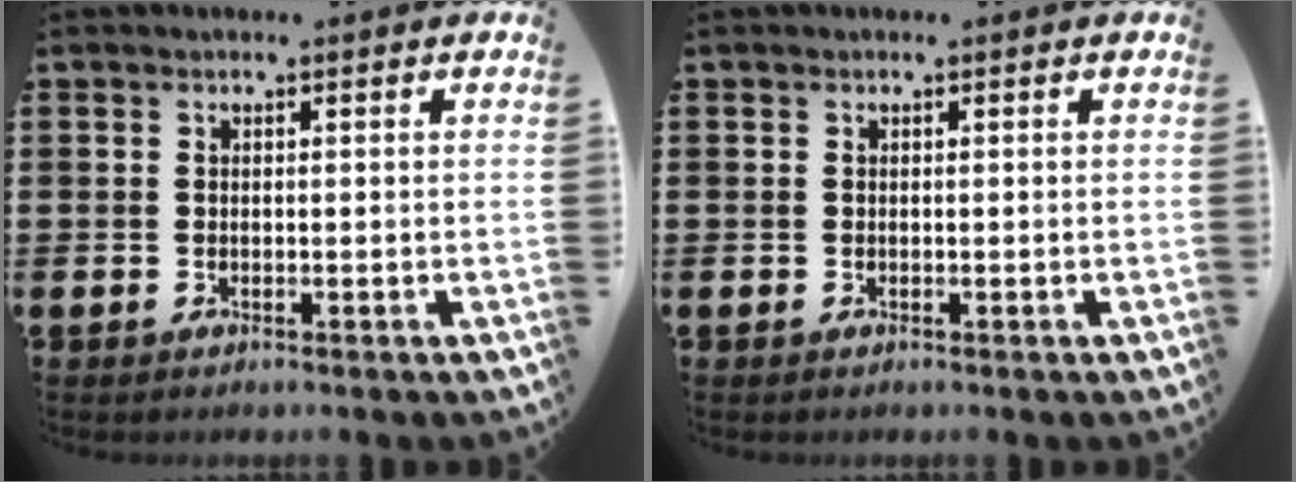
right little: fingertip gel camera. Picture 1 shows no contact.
{"total": 0.0}